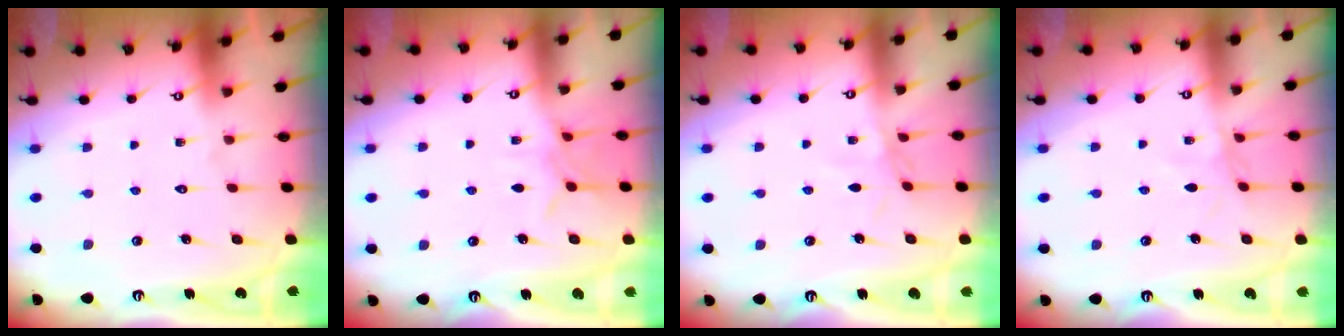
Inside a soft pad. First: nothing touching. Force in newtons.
{"total": 5.2, "press": 5.1, "slide": 0.6}
{"total": 2.2, "press": 2.1, "slide": 0.5}
{"total": 3.3, "press": 3.3, "slide": 0.5}